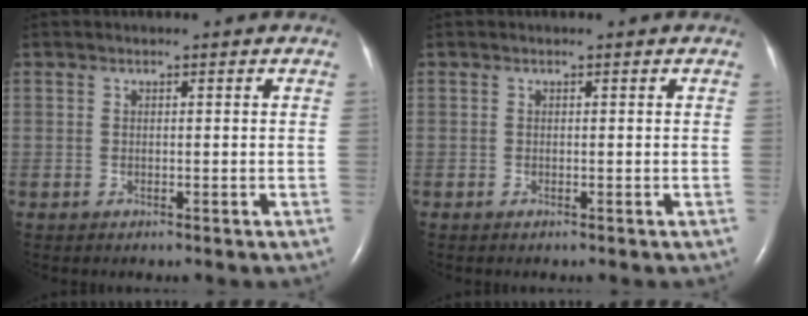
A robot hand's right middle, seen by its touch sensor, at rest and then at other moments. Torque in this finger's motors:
{"motor_torque": [0.00, 0.00, 0.00, 0.01]}